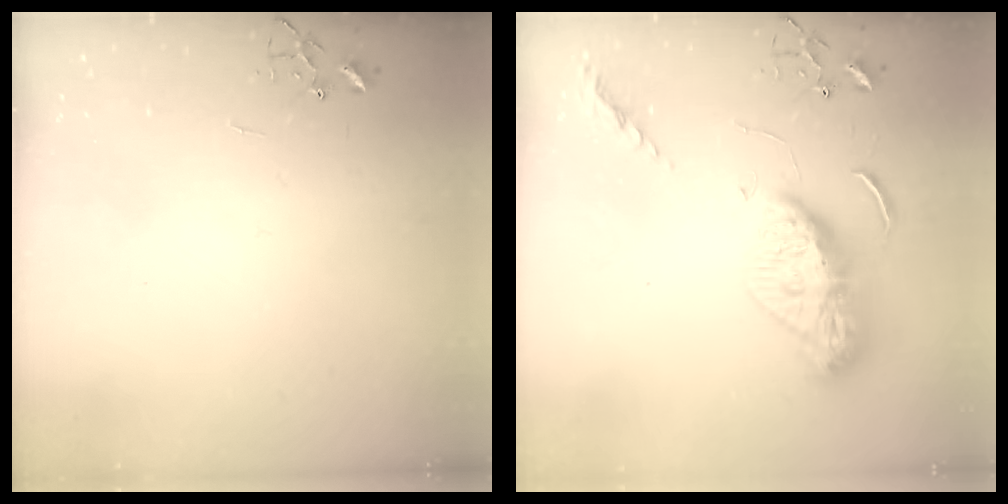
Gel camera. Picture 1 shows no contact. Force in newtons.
{"total": 13.5, "press": 13.5, "slide": 1.2}